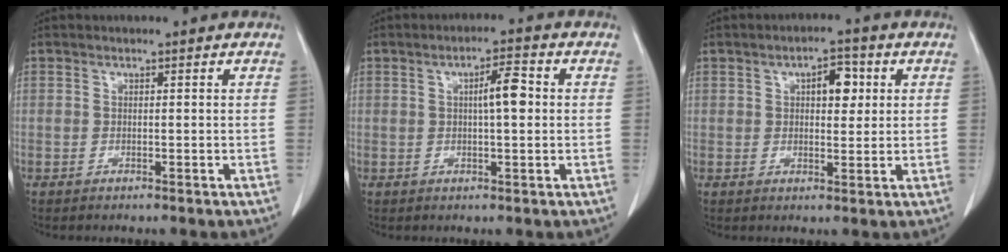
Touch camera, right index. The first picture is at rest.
{"total": 4.5, "force": [0.5, 0.8, 4.4], "torque": [-0.073, 0.009, 0.006]}
{"total": 4.7, "force": [1.4, 2.2, 3.9], "torque": [-0.054, 0.011, 0.018]}